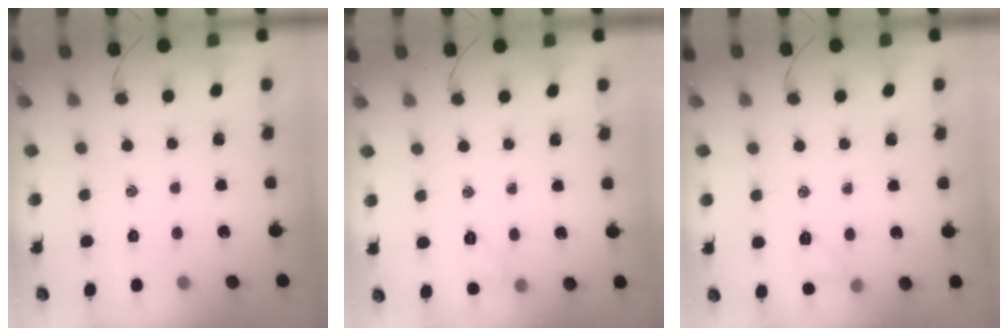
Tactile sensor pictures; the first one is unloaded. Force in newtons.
{"total": 6.8, "press": 6.7, "slide": 1.2}
{"total": 6.2, "press": 6.0, "slide": 1.3}